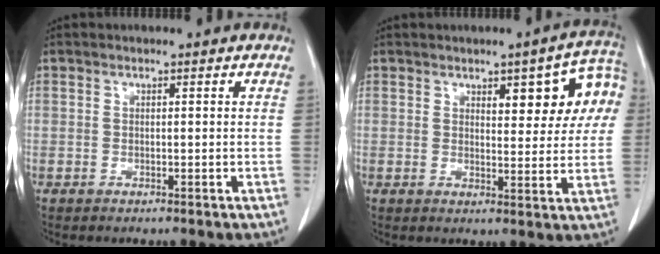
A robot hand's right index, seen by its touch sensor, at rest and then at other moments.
{"total": 9.6, "force": [3.3, 3.0, 8.5], "torque": [-0.097, 0.020, 0.040]}